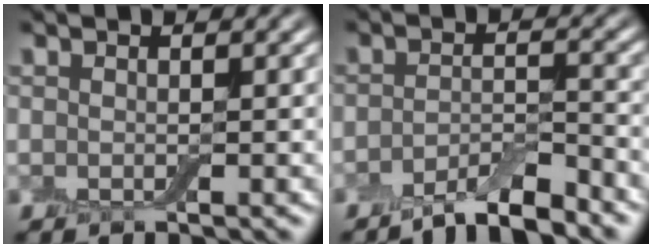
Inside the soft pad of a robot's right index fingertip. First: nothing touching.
{"total": 4.2, "force": [-3.3, 0.7, 2.3], "torque": [-0.038, 0.003, -0.061]}